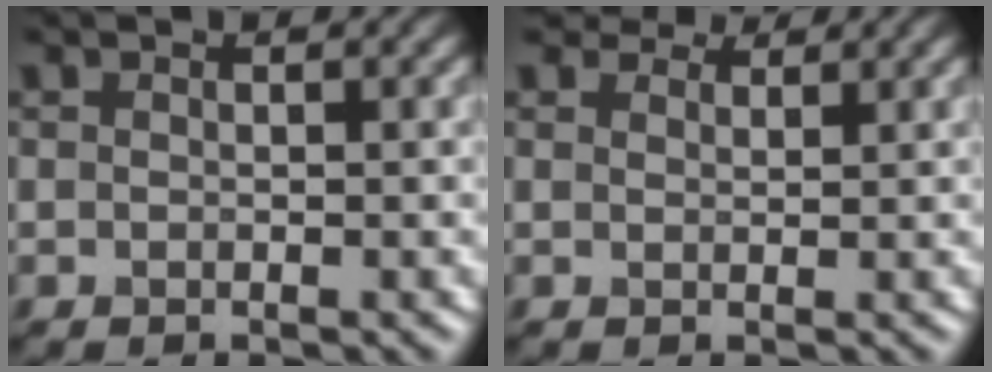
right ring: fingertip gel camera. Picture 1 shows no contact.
{"total": 3.2, "force": [2.8, 1.2, 0.9], "torque": [-0.020, -0.008, 0.045]}